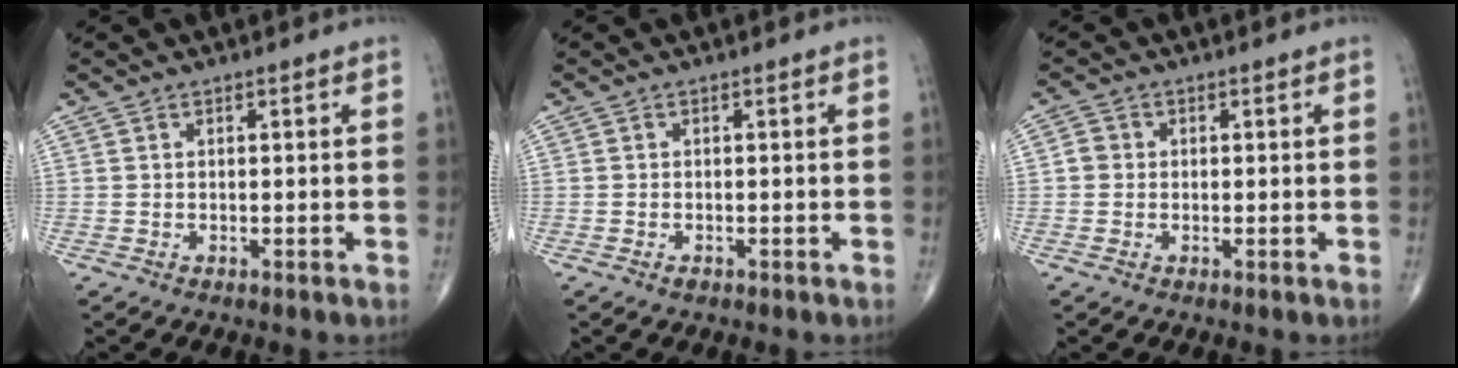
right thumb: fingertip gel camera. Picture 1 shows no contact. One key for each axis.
{"total": 0.6, "fx": -0.4, "fy": 0.3, "fz": 0.3, "tx": -0.004, "ty": 0.001, "tz": -0.006}
{"total": 2.1, "fx": -0.1, "fy": 1.9, "fz": 0.7, "tx": -0.002, "ty": 0.006, "tz": -0.005}